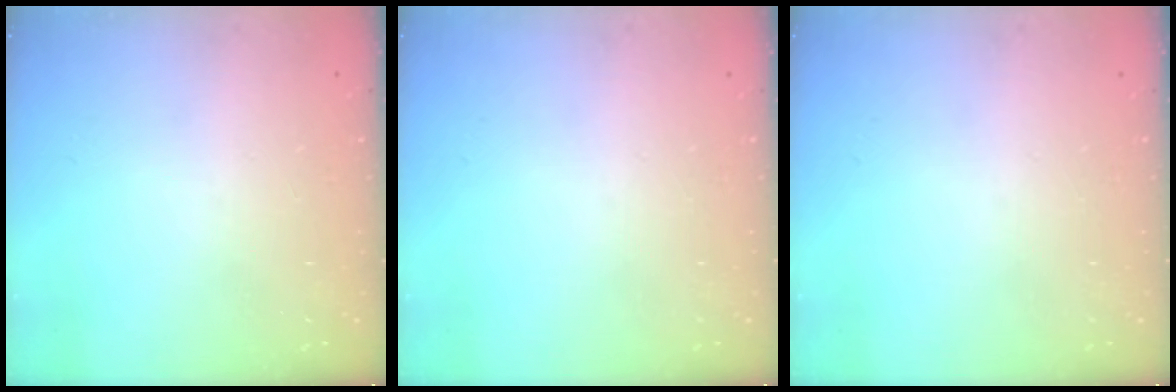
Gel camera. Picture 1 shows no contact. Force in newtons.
{"total": 0.0}
{"total": 0.0}